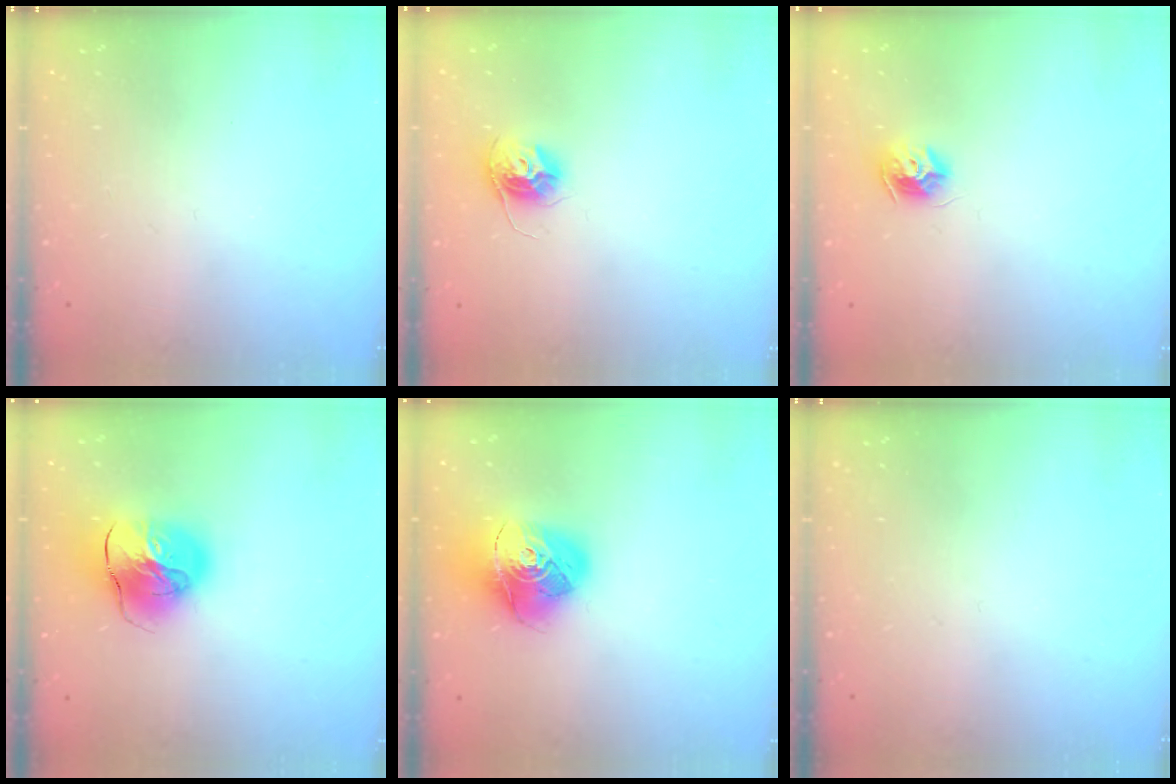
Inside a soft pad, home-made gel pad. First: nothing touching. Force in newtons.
{"total": 10.8, "press": 10.8, "slide": 0.8}
{"total": 8.7, "press": 8.7, "slide": 0.0}
{"total": 14.1, "press": 14.0, "slide": 2.0}
{"total": 16.4, "press": 16.3, "slide": 1.8}
{"total": 0.0}